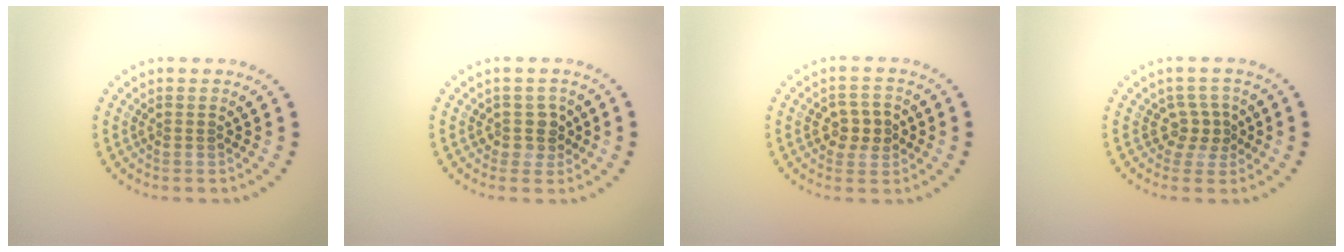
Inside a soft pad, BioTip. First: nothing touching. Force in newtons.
{"total": 1.8, "press": 1.6, "slide": 1.0}
{"total": 2.8, "press": 2.8, "slide": 0.3}
{"total": 2.1, "press": 1.6, "slide": 1.4}